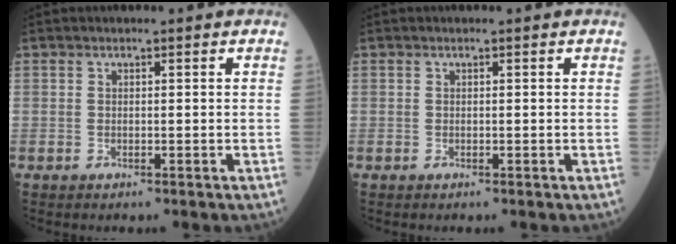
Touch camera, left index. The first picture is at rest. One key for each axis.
{"total": 0.0}